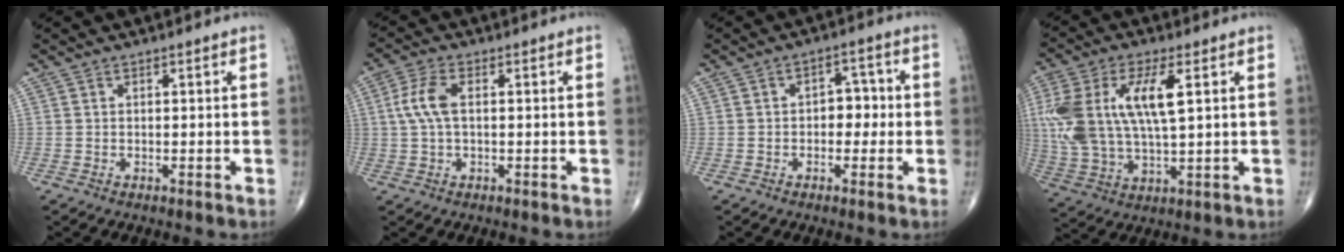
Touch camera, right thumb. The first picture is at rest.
{"total": 5.7, "force": [0.7, 2.7, 5.0], "torque": [-0.124, 0.015, 0.010]}
{"total": 4.7, "force": [-0.3, 3.3, 3.3], "torque": [-0.015, 0.013, -0.013]}
{"total": 18.1, "force": [4.1, 7.5, 16.0], "torque": [-0.352, 0.000, 0.078]}